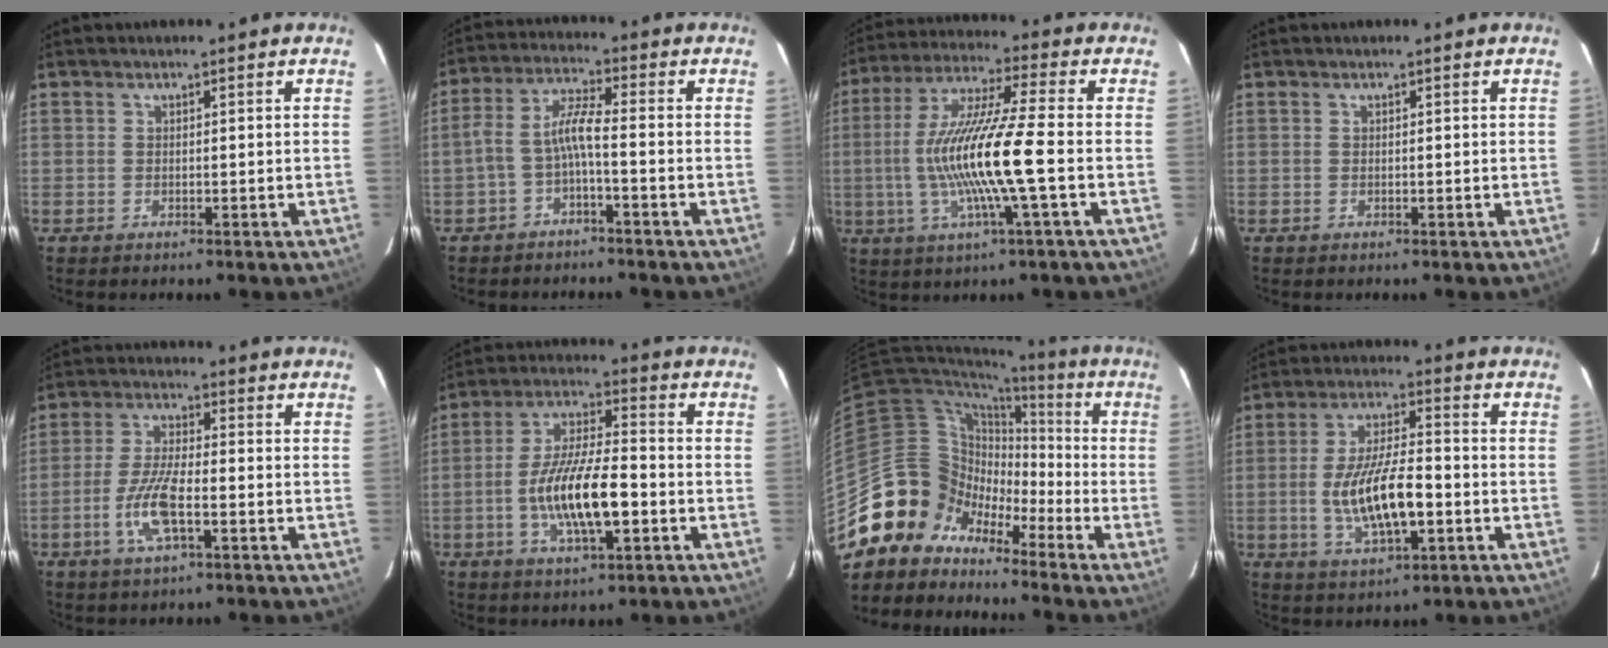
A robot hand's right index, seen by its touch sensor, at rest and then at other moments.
{"total": 5.3, "force": [-2.4, 0.4, 4.7], "torque": [-0.114, 0.015, -0.044]}
{"total": 15.7, "force": [-2.5, -0.2, 15.5], "torque": [-0.302, -0.003, -0.044]}
{"total": 0.0}
{"total": 8.6, "force": [-3.2, 2.2, 7.6], "torque": [-0.162, -0.002, -0.064]}
{"total": 13.7, "force": [-3.7, 3.6, 12.7], "torque": [-0.248, -0.005, -0.066]}
{"total": 11.8, "force": [-9.5, 6.8, 1.7], "torque": [-0.039, 0.039, -0.195]}
{"total": 12.8, "force": [-2.8, 4.1, 11.8], "torque": [-0.232, -0.006, -0.042]}